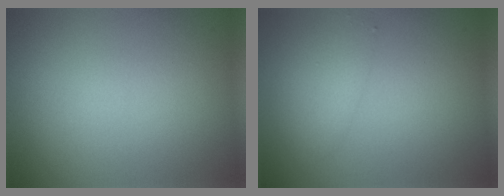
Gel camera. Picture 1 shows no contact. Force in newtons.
{"total": 1.5, "press": 1.5, "slide": 0.1}